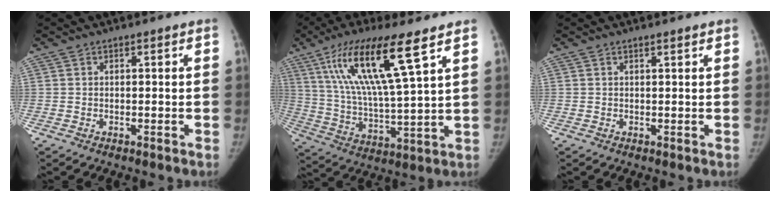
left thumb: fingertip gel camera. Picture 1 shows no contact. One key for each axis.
{"total": 18.6, "fx": 9.4, "fy": 3.0, "fz": 15.8, "tx": -0.303, "ty": -0.036, "tz": 0.176}
{"total": 0.8, "fx": 0.7, "fy": 0.1, "fz": 0.4, "tx": -0.006, "ty": -0.004, "tz": 0.013}